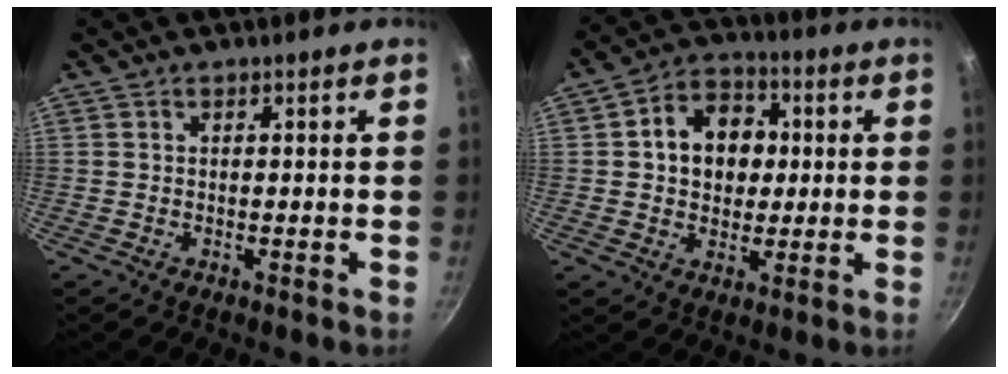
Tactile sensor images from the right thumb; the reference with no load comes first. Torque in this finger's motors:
{"motor_torque": [-0.47, 0.81, 0.02, 0.04, 0.07]}